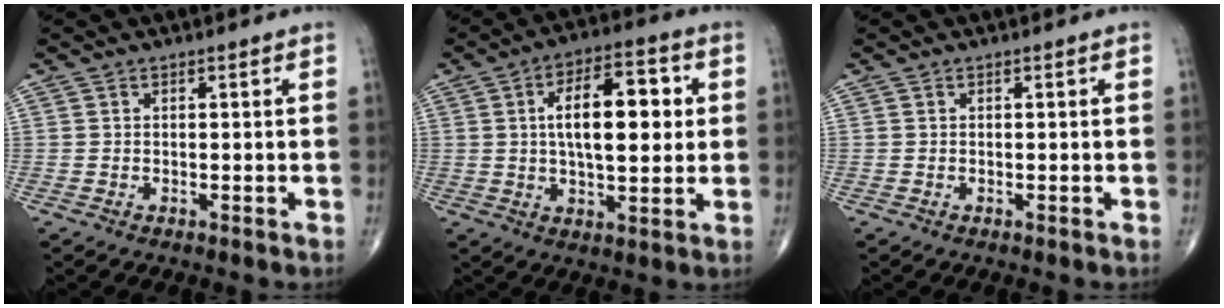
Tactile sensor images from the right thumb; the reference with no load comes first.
{"total": 14.4, "force": [2.3, 6.5, 12.7], "torque": [-0.181, 0.008, 0.034]}
{"total": 0.0}